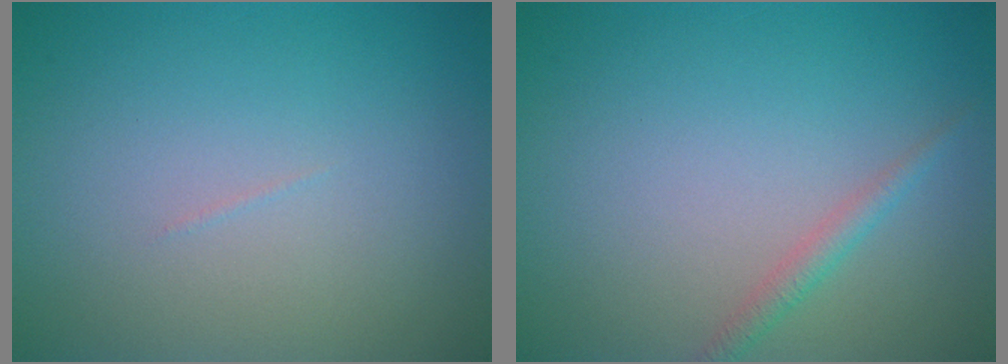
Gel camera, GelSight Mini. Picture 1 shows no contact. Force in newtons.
{"total": 1.4, "press": 1.4, "slide": 0.1}